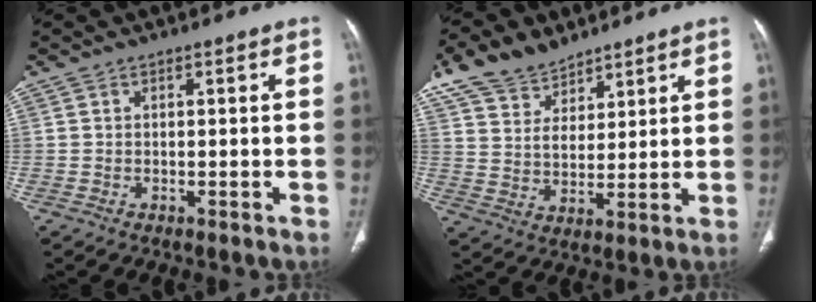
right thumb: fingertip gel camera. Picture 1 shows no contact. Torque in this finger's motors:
{"motor_torque": [1.21, 1.53, 1.04, 0.44, 0.05]}